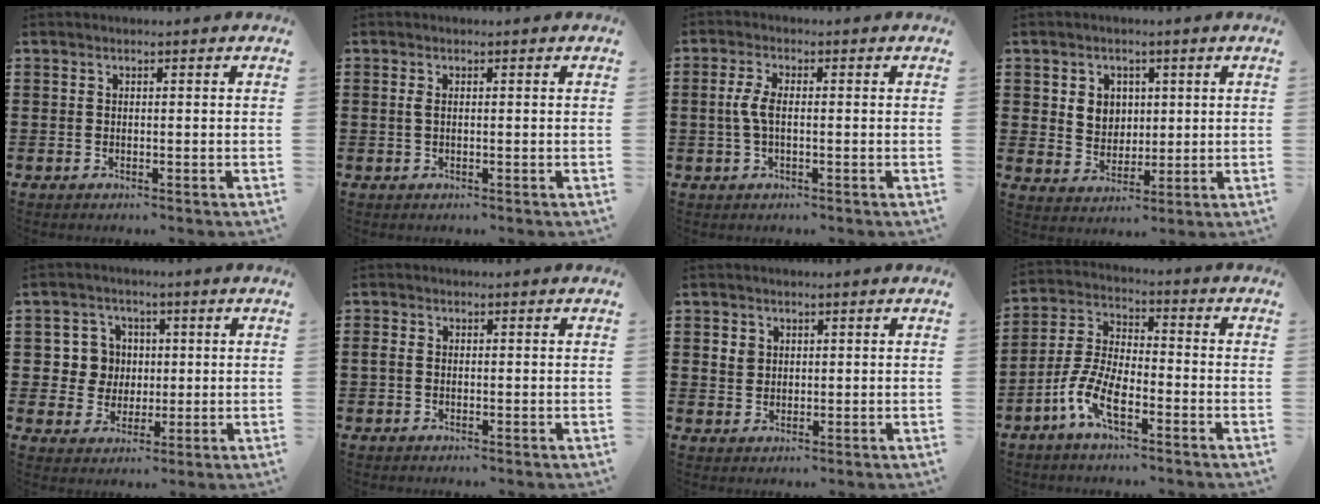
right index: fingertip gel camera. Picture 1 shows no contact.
{"total": 1.0, "force": [0.0, 0.3, 0.9], "torque": [-0.019, 0.002, -0.001]}
{"total": 3.7, "force": [-0.2, 1.4, 3.4], "torque": [-0.086, -0.004, -0.012]}
{"total": 4.4, "force": [1.4, 3.9, 1.3], "torque": [-0.036, 0.010, 0.023]}
{"total": 5.7, "force": [0.7, 5.4, 1.5], "torque": [-0.055, 0.019, 0.013]}
{"total": 1.1, "force": [-0.2, 0.8, 0.7], "torque": [-0.023, 0.001, -0.007]}
{"total": 1.8, "force": [0.9, 1.5, 0.5], "torque": [-0.015, 0.006, 0.017]}
{"total": 7.5, "force": [-4.2, 2.5, 5.7], "torque": [-0.151, -0.012, -0.087]}